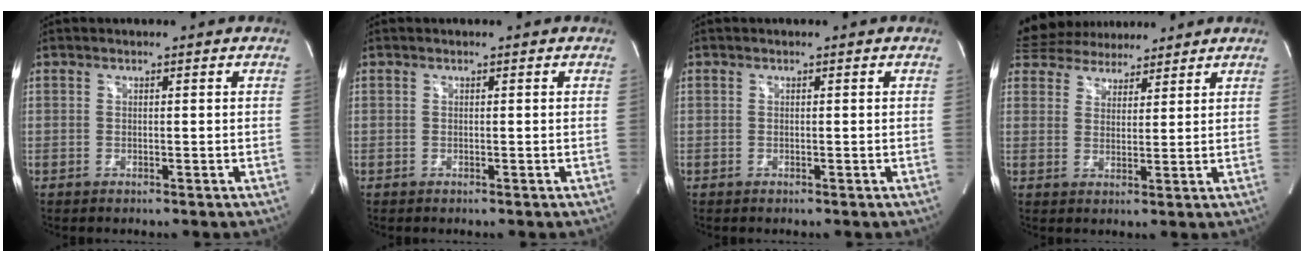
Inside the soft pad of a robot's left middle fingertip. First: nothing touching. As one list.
[{"total": 0.0}, {"total": 0.0}, {"total": 11.0, "force": [9.8, 3.9, 2.8], "torque": [-0.053, 0.032, 0.161]}]